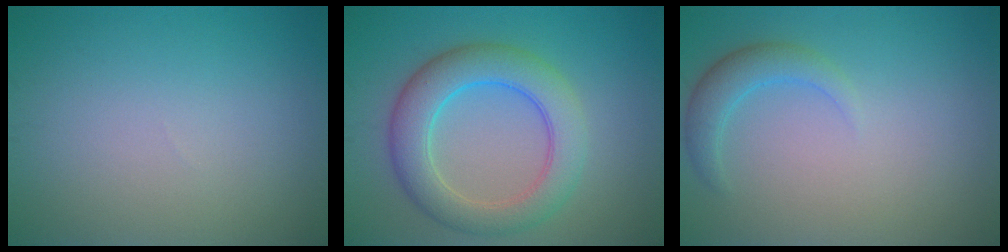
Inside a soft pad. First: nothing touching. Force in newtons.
{"total": 6.3, "press": 6.3, "slide": 0.1}
{"total": 2.4, "press": 2.4, "slide": 0.1}